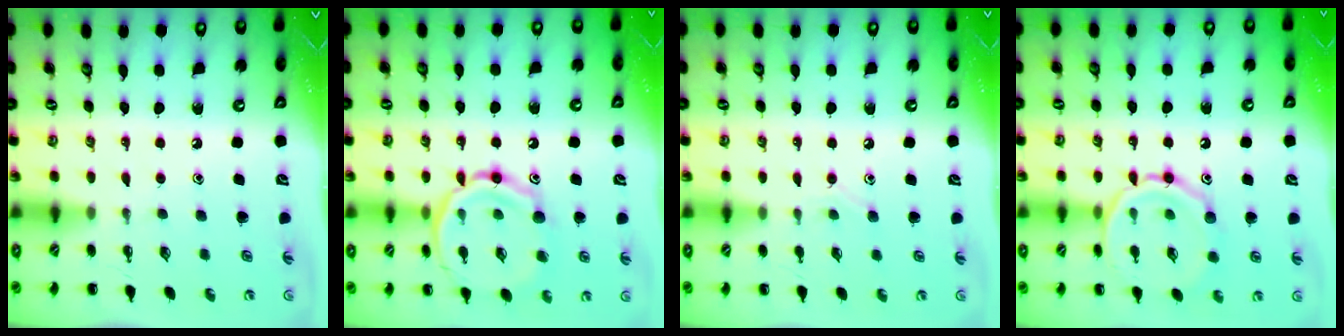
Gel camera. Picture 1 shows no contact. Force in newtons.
{"total": 15.3, "press": 15.2, "slide": 1.6}
{"total": 5.5, "press": 5.3, "slide": 1.5}
{"total": 13.5, "press": 13.5, "slide": 0.4}